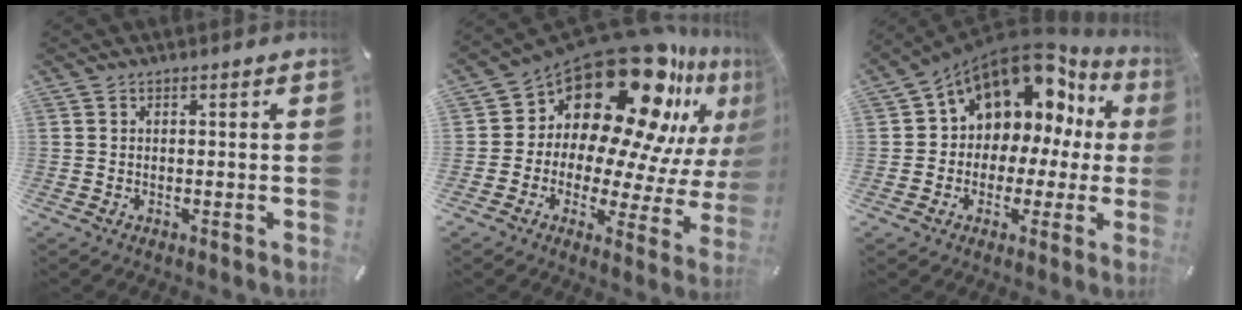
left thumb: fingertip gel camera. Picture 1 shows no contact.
{"total": 24.3, "force": [16.8, 12.1, 12.7], "torque": [-0.200, -0.157, 0.292]}
{"total": 12.0, "force": [7.2, 8.5, 4.4], "torque": [-0.070, -0.070, 0.126]}